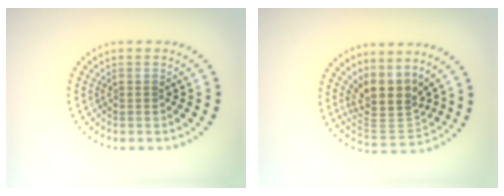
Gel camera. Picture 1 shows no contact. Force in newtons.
{"total": 4.3, "press": 3.4, "slide": 2.6}